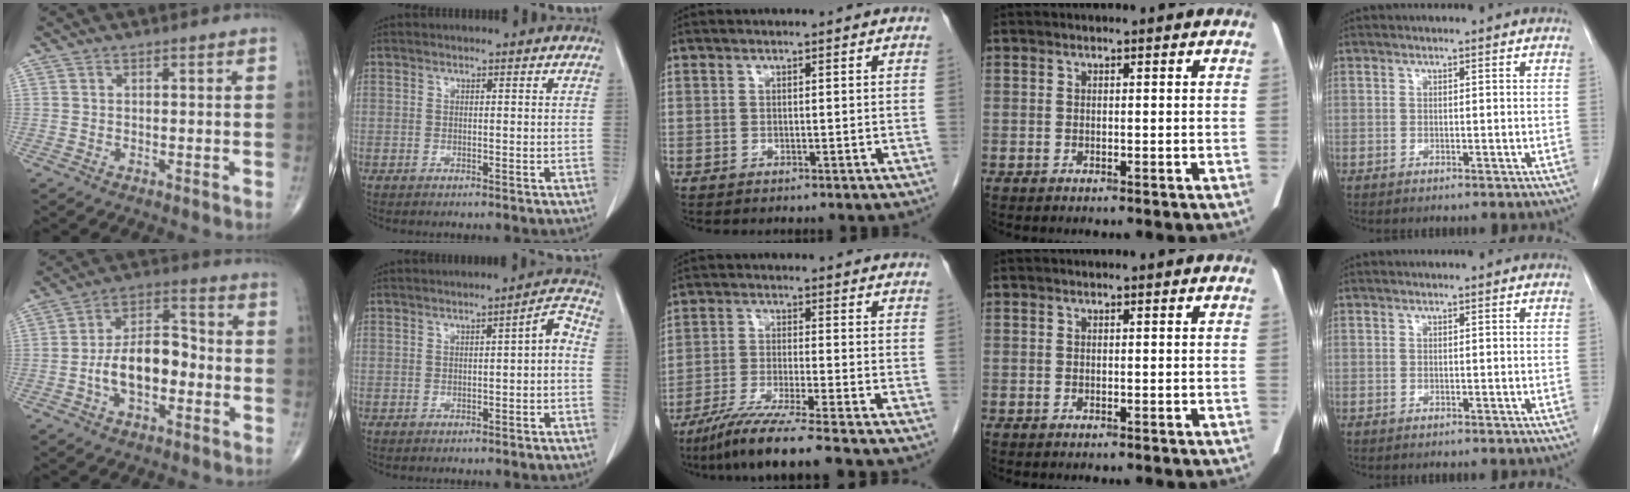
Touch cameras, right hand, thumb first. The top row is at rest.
{"thumb": {"total": 12.0, "force": [-2.8, 6.7, 9.5], "torque": [-0.148, 0.041, -0.057]}, "index": {"total": 3.2, "force": [-0.6, 0.6, 3.1], "torque": [-0.041, 0.016, -0.008]}, "middle": {"total": 10.3, "force": [-8.3, -1.4, 5.9], "torque": [-0.089, -0.036, -0.141]}}